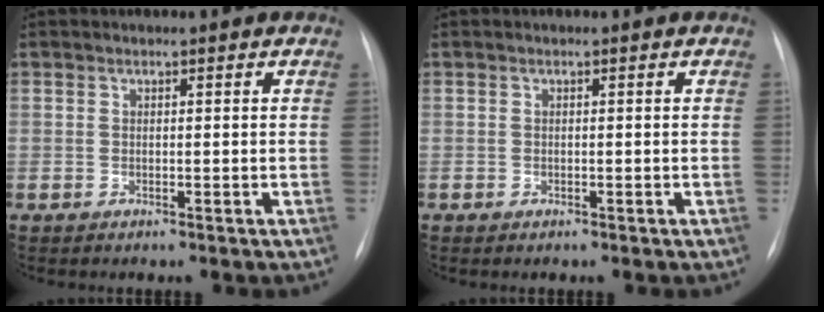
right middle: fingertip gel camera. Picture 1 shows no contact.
{"total": 0.0}